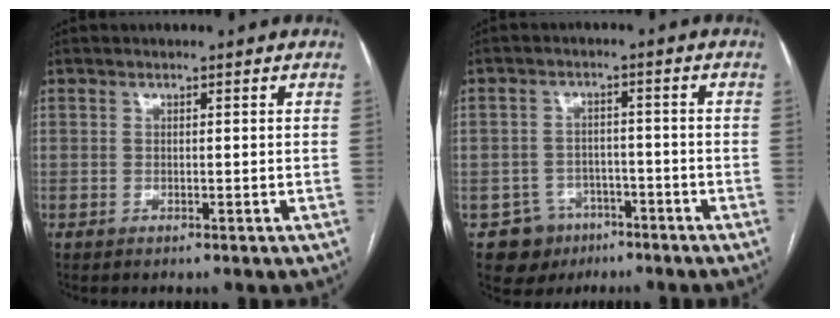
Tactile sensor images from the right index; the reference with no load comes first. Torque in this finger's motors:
{"motor_torque": [-1.12, -0.76, -0.96, -0.21]}